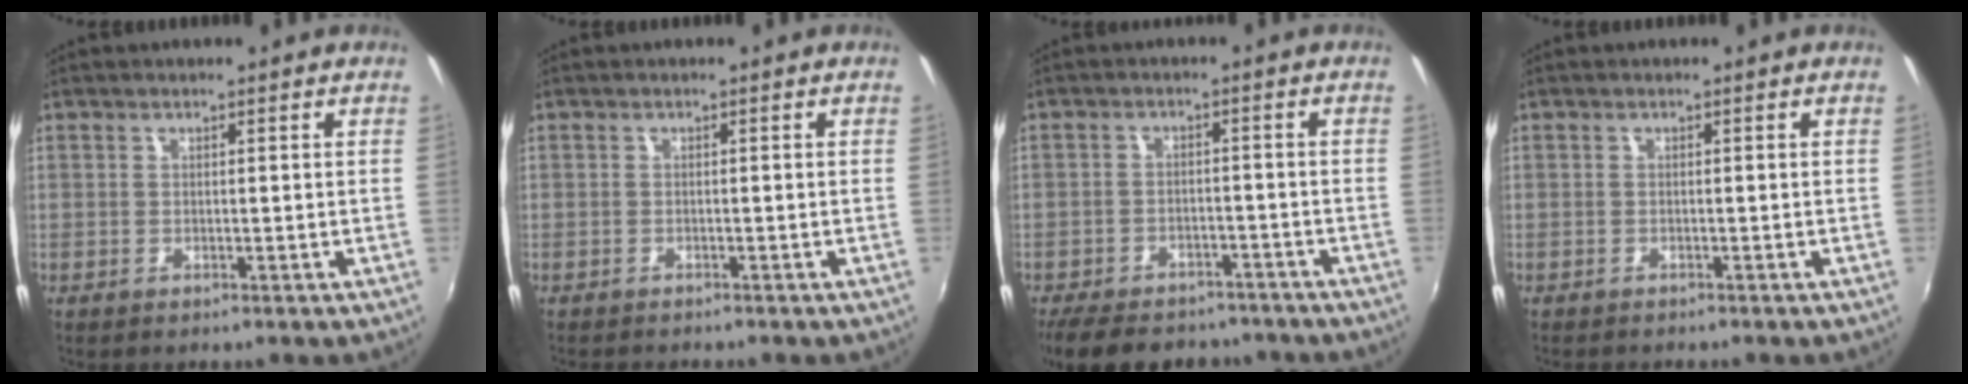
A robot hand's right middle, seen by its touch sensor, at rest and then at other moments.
{"total": 1.6, "force": [-1.5, 0.1, 0.4], "torque": [-0.013, -0.011, -0.026]}
{"total": 14.8, "force": [-11.9, 6.4, 6.0], "torque": [-0.140, -0.004, -0.169]}
{"total": 1.1, "force": [-1.1, 0.0, 0.2], "torque": [-0.006, -0.008, -0.018]}